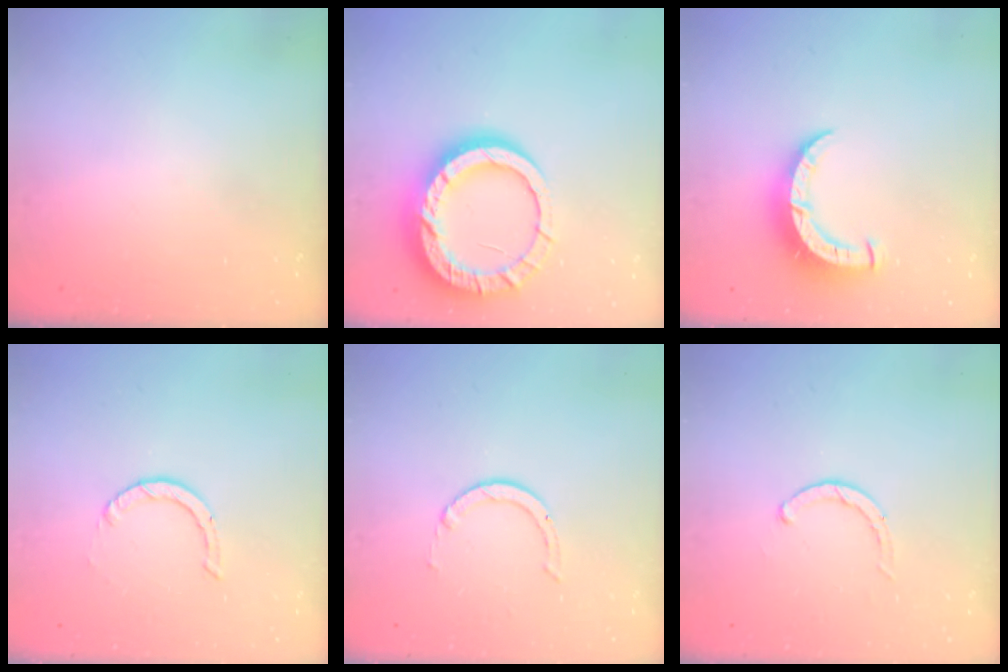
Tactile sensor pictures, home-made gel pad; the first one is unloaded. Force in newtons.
{"total": 18.4, "press": 18.3, "slide": 1.7}
{"total": 8.3, "press": 8.3, "slide": 1.0}
{"total": 0.9, "press": 0.9, "slide": 0.1}
{"total": 1.5, "press": 1.5, "slide": 0.2}
{"total": 1.9, "press": 1.8, "slide": 0.3}